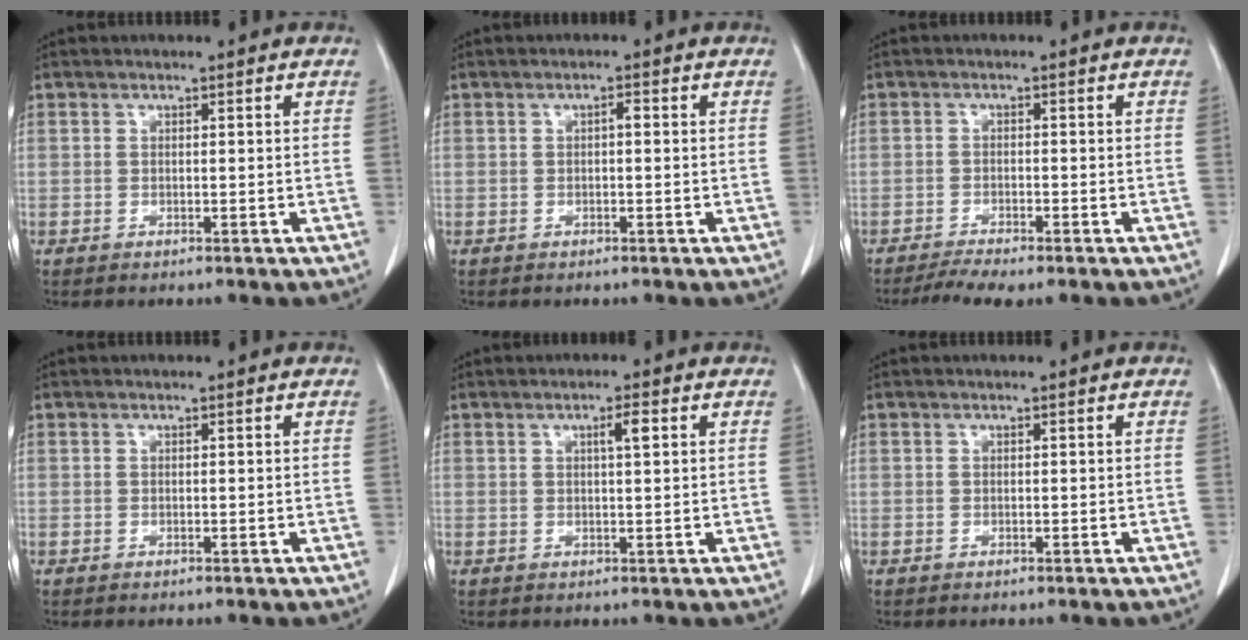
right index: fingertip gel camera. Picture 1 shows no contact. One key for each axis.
{"total": 1.0, "fx": 0.0, "fy": 0.3, "fz": 0.9, "tx": -0.015, "ty": 0.003, "tz": 0.000}
{"total": 3.9, "fx": -3.3, "fy": 0.1, "fz": 2.1, "tx": -0.037, "ty": -0.009, "tz": -0.058}
{"total": 0.0}
{"total": 2.2, "fx": 0.8, "fy": 0.2, "fz": 2.0, "tx": -0.036, "ty": 0.001, "tz": 0.013}
{"total": 0.0}